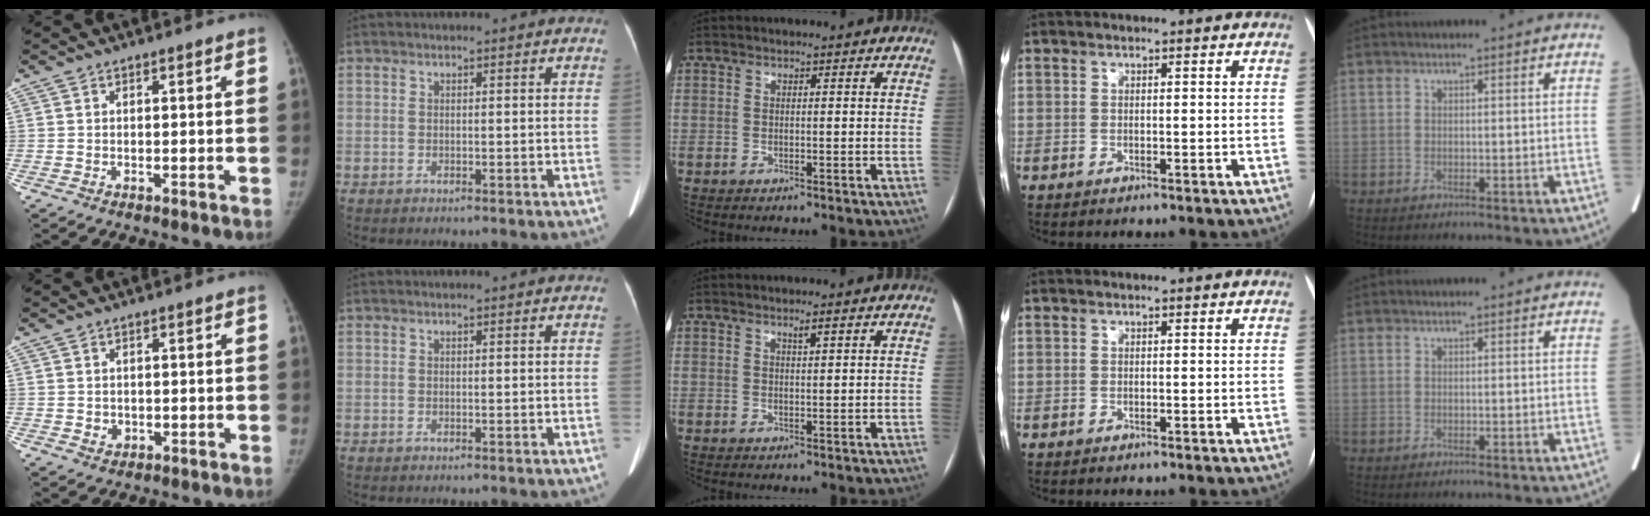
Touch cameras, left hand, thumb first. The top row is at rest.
{"thumb": {"total": 1.8, "force": [-0.1, 1.7, 0.7], "torque": [-0.004, 0.001, 0.004]}, "middle": {"total": 1.0, "force": [0.7, 0.0, 0.8], "torque": [-0.015, 0.001, 0.013]}}